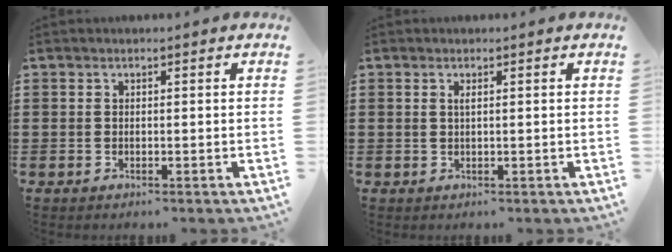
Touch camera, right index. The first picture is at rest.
{"total": 0.7, "force": [0.2, -0.1, 0.7], "torque": [-0.014, -0.001, 0.003]}